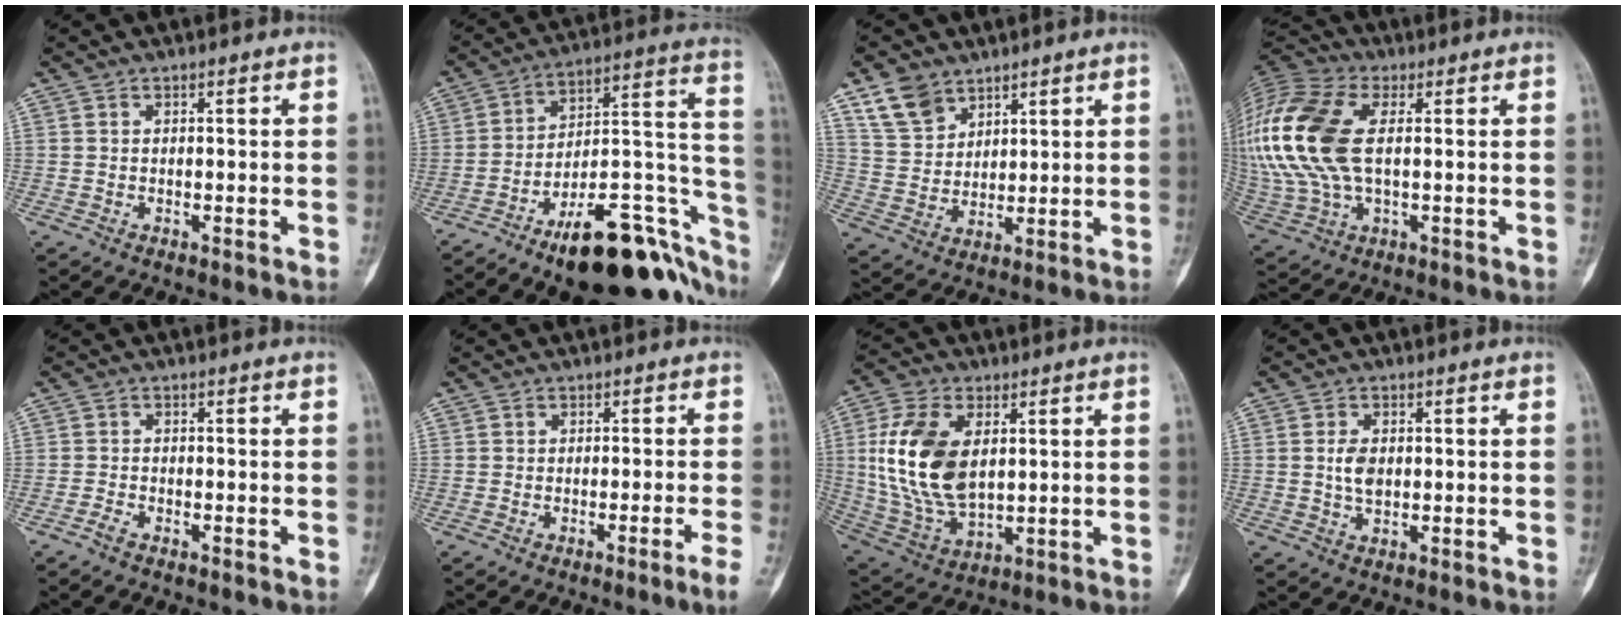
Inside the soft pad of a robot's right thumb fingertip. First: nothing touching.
{"total": 27.2, "force": [-14.6, 10.5, 20.4], "torque": [-0.184, 0.108, -0.213]}
{"total": 8.0, "force": [5.5, 5.1, 2.8], "torque": [-0.037, -0.022, 0.117]}
{"total": 22.5, "force": [3.1, 12.5, 18.5], "torque": [-0.451, 0.010, 0.055]}
{"total": 1.7, "force": [-1.4, 0.6, 0.8], "torque": [-0.023, 0.004, -0.029]}
{"total": 3.4, "force": [-1.9, -0.8, 2.7], "torque": [-0.052, 0.004, -0.030]}
{"total": 17.0, "force": [2.8, 9.9, 13.5], "torque": [-0.266, -0.011, 0.061]}
{"total": 3.8, "force": [0.1, 2.3, 2.9], "torque": [-0.050, 0.000, 0.003]}